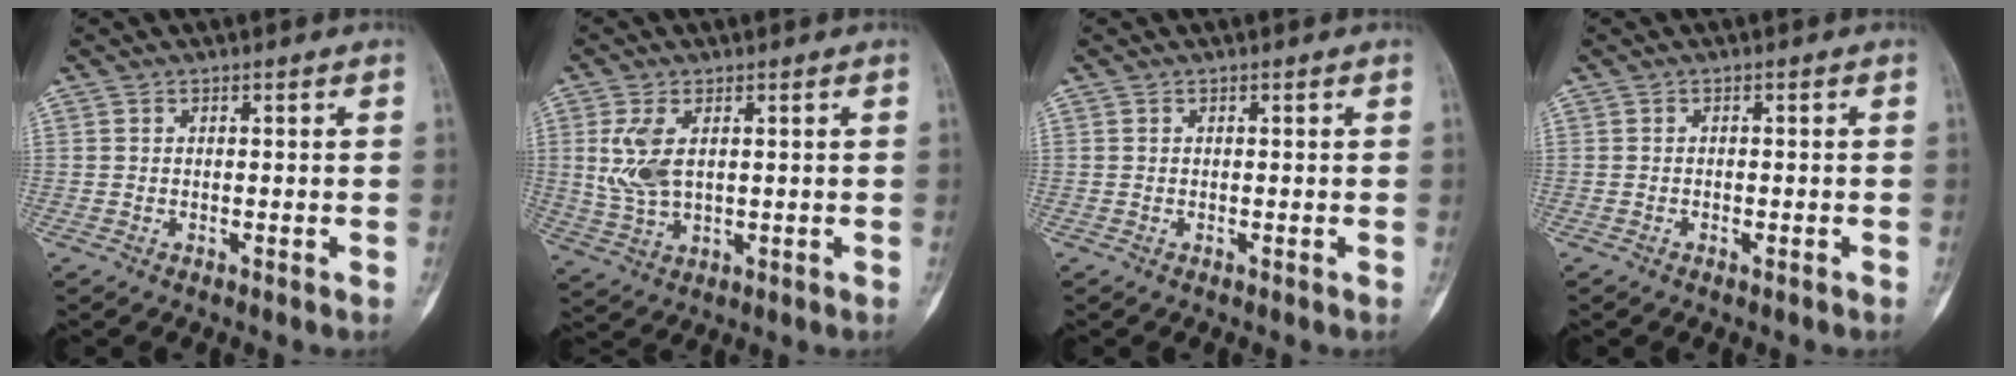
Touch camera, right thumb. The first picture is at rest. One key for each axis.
{"total": 7.4, "fx": 1.7, "fy": 4.0, "fz": 6.0, "tx": -0.130, "ty": -0.005, "tz": 0.043}
{"total": 0.0}
{"total": 0.7, "fx": -0.4, "fy": 0.3, "fz": 0.5, "tx": -0.014, "ty": 0.005, "tz": -0.006}